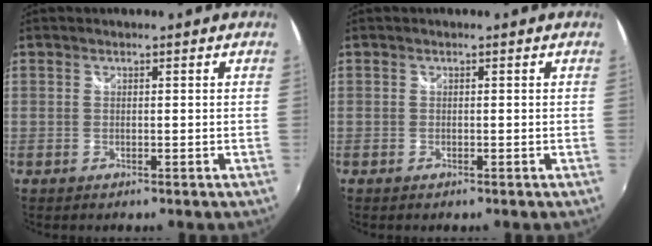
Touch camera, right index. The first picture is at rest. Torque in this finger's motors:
{"motor_torque": [-0.08, -0.05, 0.03, 0.01]}